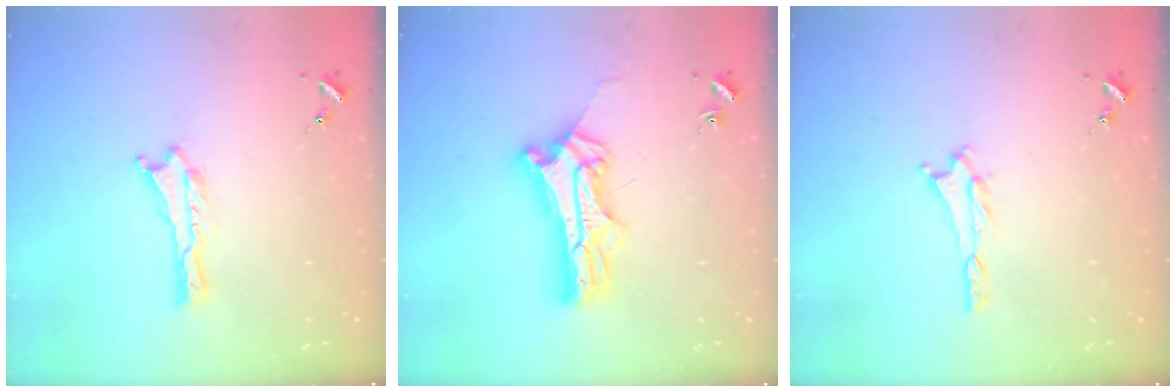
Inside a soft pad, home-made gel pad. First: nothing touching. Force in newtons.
{"total": 10.9, "press": 10.9, "slide": 0.8}
{"total": 1.2, "press": 1.2, "slide": 0.2}